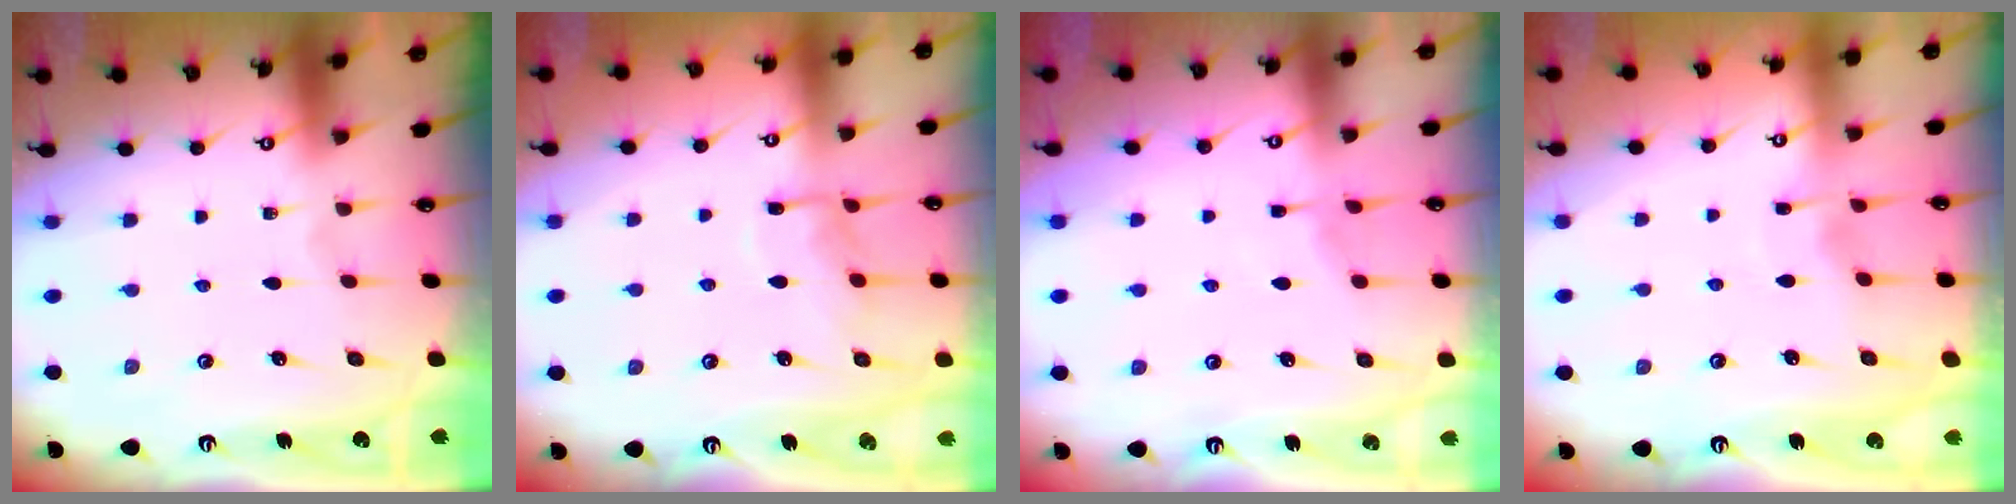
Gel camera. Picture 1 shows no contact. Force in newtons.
{"total": 7.6, "press": 7.6, "slide": 0.5}
{"total": 3.0, "press": 2.9, "slide": 0.5}
{"total": 3.0, "press": 2.9, "slide": 0.4}